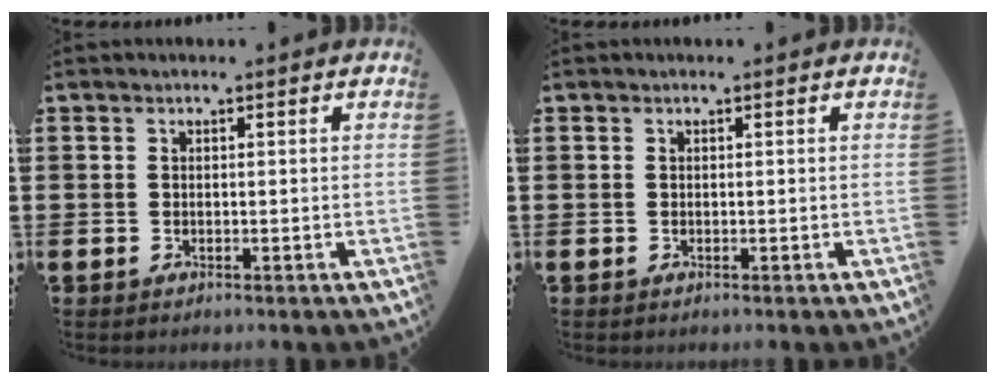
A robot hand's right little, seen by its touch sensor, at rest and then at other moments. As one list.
[{"total": 0.0}]